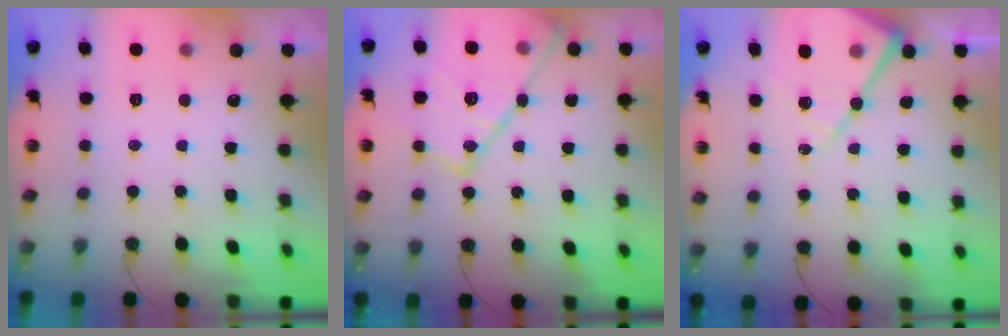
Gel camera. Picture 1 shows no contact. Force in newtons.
{"total": 17.5, "press": 17.4, "slide": 1.6}
{"total": 13.8, "press": 13.8, "slide": 1.3}